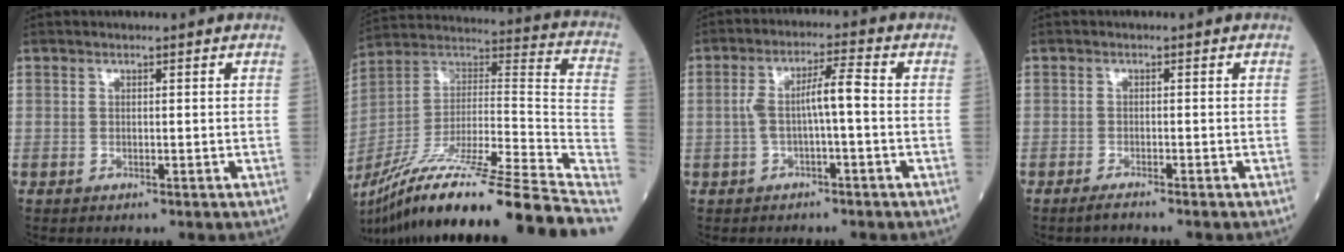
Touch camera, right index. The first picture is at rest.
{"total": 35.2, "force": [-26.9, 0.5, 22.7], "torque": [-0.293, -0.027, -0.421]}
{"total": 5.4, "force": [-0.6, 0.5, 5.3], "torque": [-0.102, 0.022, -0.008]}
{"total": 1.8, "force": [-1.7, -0.3, 0.8], "torque": [-0.017, 0.000, -0.029]}